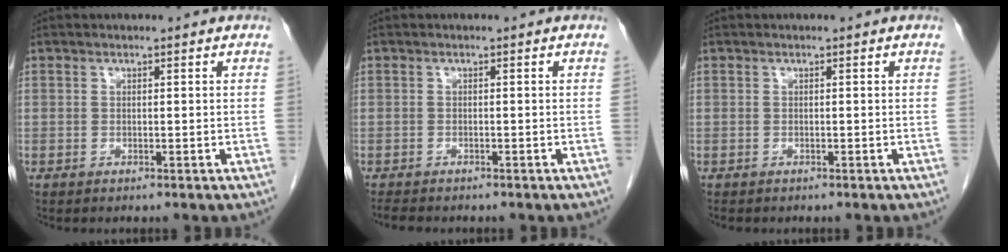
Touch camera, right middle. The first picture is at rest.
{"total": 3.0, "force": [-2.6, 0.9, 1.2], "torque": [-0.025, -0.008, -0.037]}
{"total": 0.9, "force": [-0.8, 0.4, 0.3], "torque": [-0.010, -0.001, -0.011]}